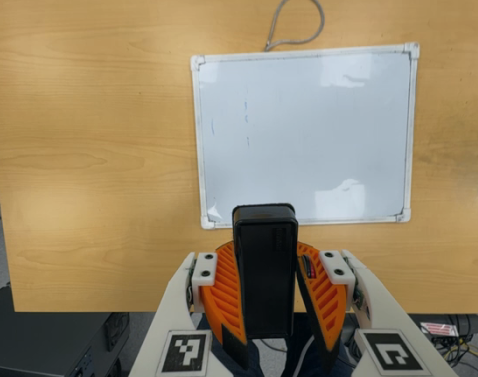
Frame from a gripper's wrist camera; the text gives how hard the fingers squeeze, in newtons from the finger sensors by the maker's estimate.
{"total": 8.3, "left": 8.6, "right": 8.1}